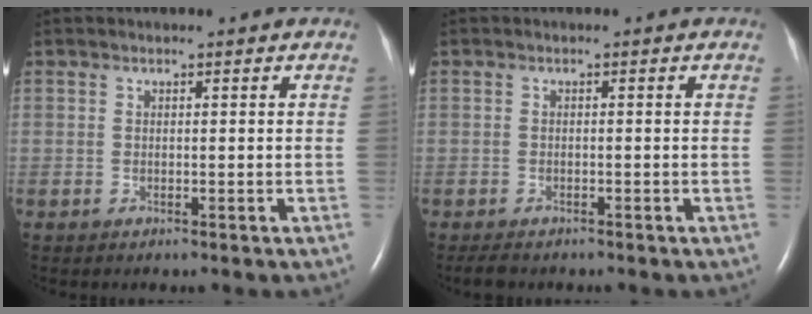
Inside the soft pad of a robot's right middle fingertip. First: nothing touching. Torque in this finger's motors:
{"motor_torque": [0.04, -0.04, -0.02, 0.00]}